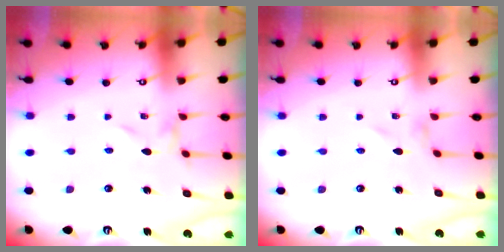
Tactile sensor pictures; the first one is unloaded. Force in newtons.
{"total": 0.6, "press": 0.6, "slide": 0.2}